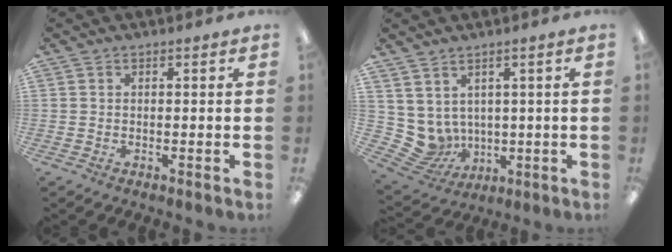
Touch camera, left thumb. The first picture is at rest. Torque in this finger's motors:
{"motor_torque": [-0.30, -0.22, 0.01, -0.20, 0.01]}